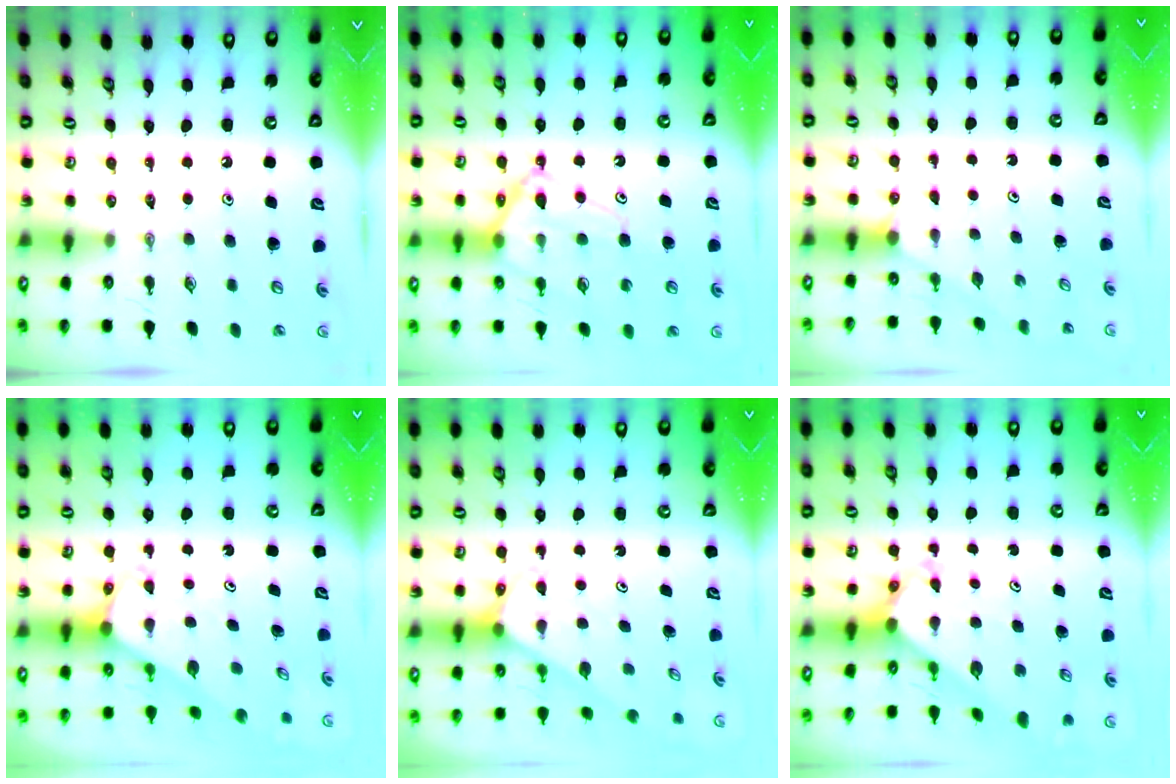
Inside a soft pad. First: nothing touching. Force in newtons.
{"total": 16.2, "press": 16.1, "slide": 1.3}
{"total": 1.4, "press": 1.4, "slide": 0.1}
{"total": 1.9, "press": 1.9, "slide": 0.1}
{"total": 2.5, "press": 2.5, "slide": 0.1}
{"total": 2.5, "press": 2.5, "slide": 0.2}